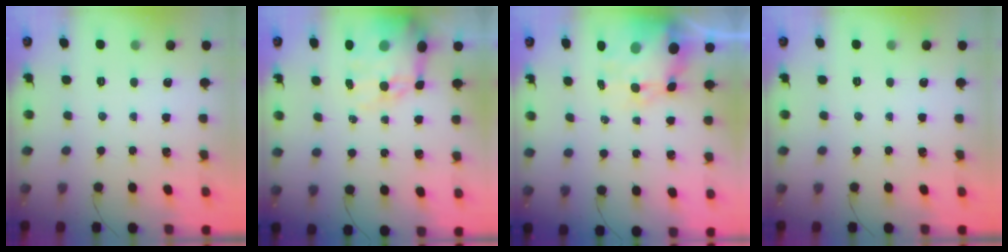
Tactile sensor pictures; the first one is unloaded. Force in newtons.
{"total": 14.4, "press": 14.0, "slide": 3.4}
{"total": 8.0, "press": 7.6, "slide": 2.4}
{"total": 0.0}